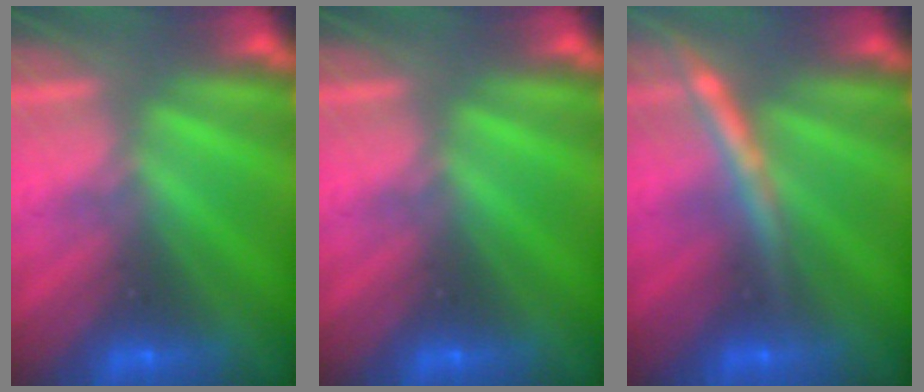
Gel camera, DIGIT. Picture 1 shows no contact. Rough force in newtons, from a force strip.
{"total": 0.0}
{"total": 2.8}